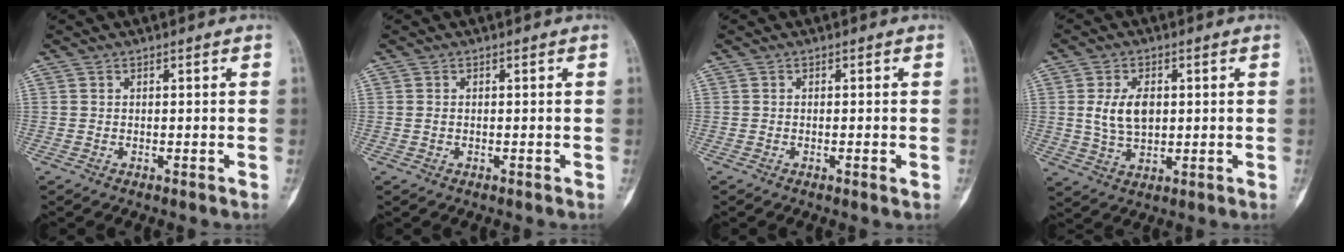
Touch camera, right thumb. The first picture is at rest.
{"total": 0.8, "force": [0.1, 0.6, 0.5], "torque": [-0.011, 0.001, 0.003]}
{"total": 1.1, "force": [-0.3, 0.2, 1.1], "torque": [-0.021, -0.002, -0.005]}
{"total": 7.5, "force": [1.0, 4.7, 5.8], "torque": [-0.101, -0.005, 0.024]}